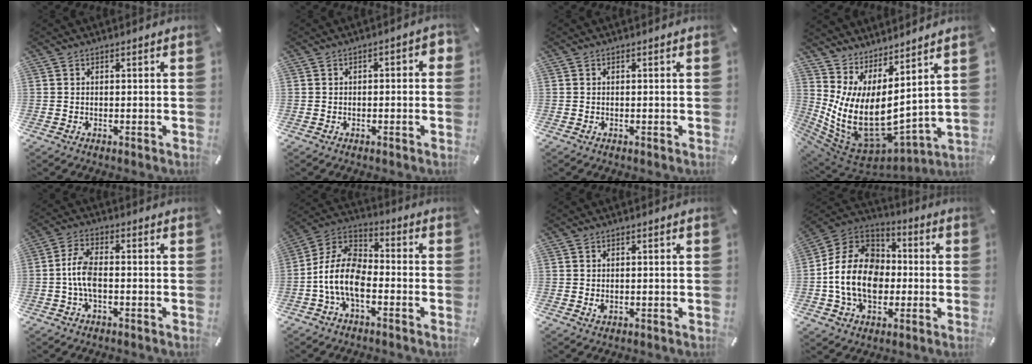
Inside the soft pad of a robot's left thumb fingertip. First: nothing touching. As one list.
[{"total": 2.3, "force": [-1.3, 1.4, 1.2], "torque": [-0.019, 0.010, -0.025]}, {"total": 0.0}, {"total": 12.8, "force": [0.3, 7.2, 10.5], "torque": [-0.252, -0.055, 0.013]}, {"total": 6.3, "force": [-1.2, 2.8, 5.5], "torque": [-0.122, 0.003, -0.025]}, {"total": 11.8, "force": [-5.3, 6.6, 8.2], "torque": [-0.181, 0.013, -0.103]}, {"total": 1.0, "force": [-0.2, 0.8, 0.7], "torque": [-0.013, 0.002, -0.004]}, {"total": 16.1, "force": [-3.4, 12.6, 9.4], "torque": [-0.217, 0.027, -0.064]}]